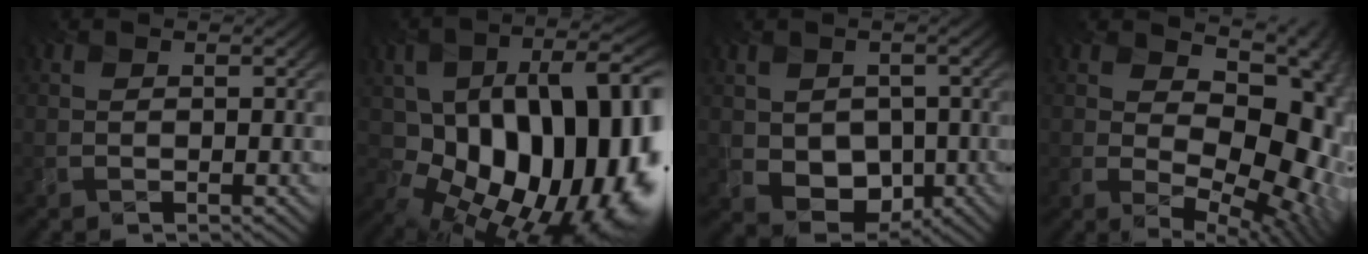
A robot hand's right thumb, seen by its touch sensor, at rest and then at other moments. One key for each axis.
{"total": 18.7, "fx": -2.6, "fy": 11.1, "fz": 14.8, "tx": -0.188, "ty": -0.025, "tz": -0.021}
{"total": 6.7, "fx": -1.2, "fy": 5.3, "fz": 4.0, "tx": -0.100, "ty": -0.027, "tz": -0.014}
{"total": 13.3, "fx": 1.8, "fy": 8.3, "fz": 10.2, "tx": -0.130, "ty": -0.013, "tz": 0.033}